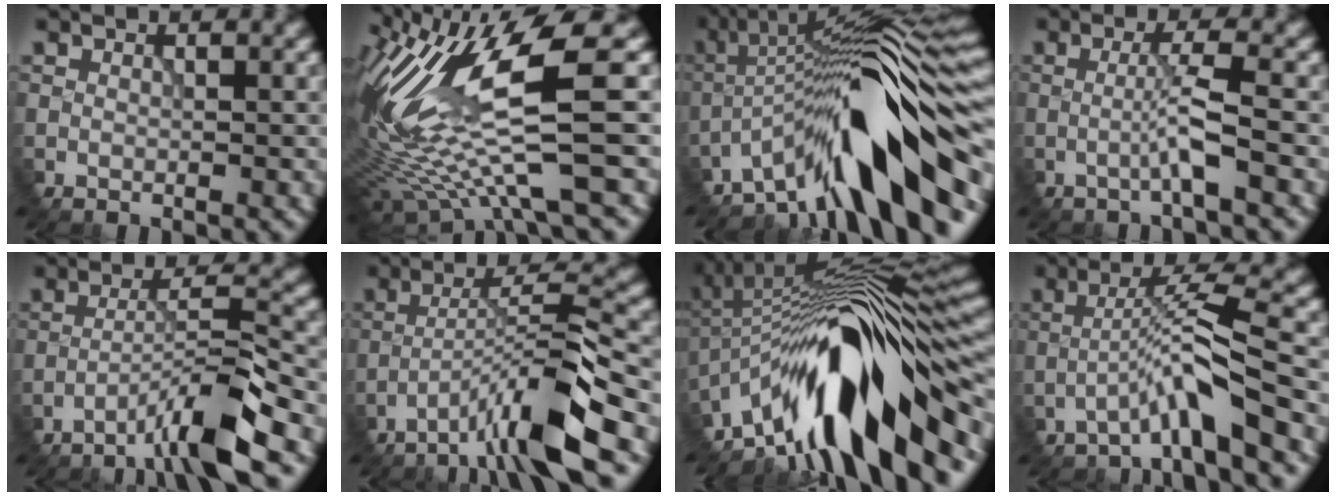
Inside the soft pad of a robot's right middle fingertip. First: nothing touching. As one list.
[{"total": 13.0, "force": [1.3, 2.6, 12.7], "torque": [-0.250, -0.005, 0.046]}, {"total": 12.8, "force": [-7.0, 2.3, 10.4], "torque": [-0.148, 0.029, -0.119]}, {"total": 2.9, "force": [-0.9, 0.0, 2.8], "torque": [-0.056, 0.006, -0.023]}, {"total": 6.0, "force": [-3.9, 0.1, 4.6], "torque": [-0.074, 0.017, -0.080]}, {"total": 8.4, "force": [-5.2, 0.6, 6.6], "torque": [-0.108, 0.019, -0.098]}, {"total": 14.6, "force": [-6.8, 3.9, 12.3], "torque": [-0.191, 0.023, -0.108]}, {"total": 4.7, "force": [-2.8, 0.0, 3.8], "torque": [-0.069, 0.023, -0.060]}]